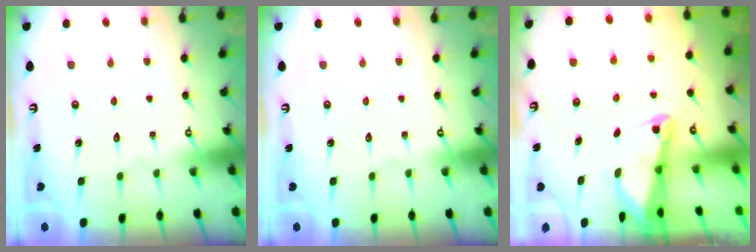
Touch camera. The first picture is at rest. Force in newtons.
{"total": 0.0}
{"total": 2.7, "press": 2.6, "slide": 0.6}